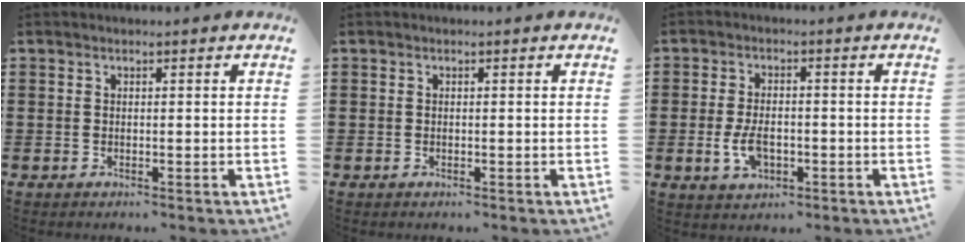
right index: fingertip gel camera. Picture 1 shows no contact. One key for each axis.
{"total": 0.0}
{"total": 5.0, "fx": -1.3, "fy": 2.8, "fz": 3.9, "tx": -0.089, "ty": -0.002, "tz": -0.026}